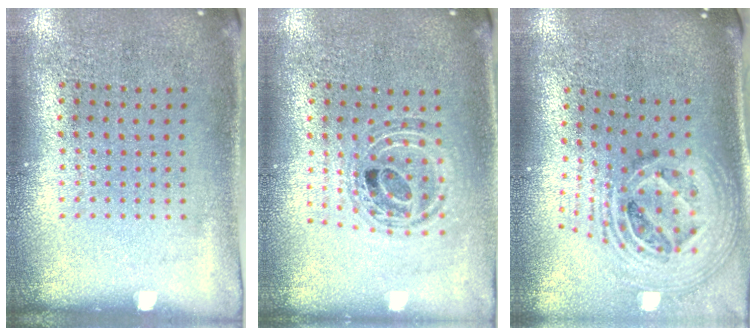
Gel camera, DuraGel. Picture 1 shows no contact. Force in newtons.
{"total": 0.7, "press": 0.7, "slide": 0.1}
{"total": 2.7, "press": 1.9, "slide": 1.9}